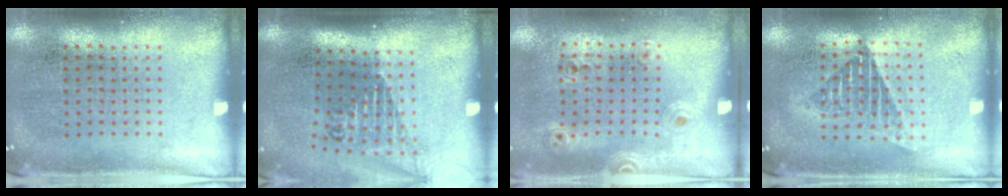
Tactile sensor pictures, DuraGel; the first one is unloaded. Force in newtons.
{"total": 1.7, "press": 1.3, "slide": 1.1}
{"total": 1.1, "press": 0.9, "slide": 0.7}
{"total": 1.5, "press": 1.4, "slide": 0.7}